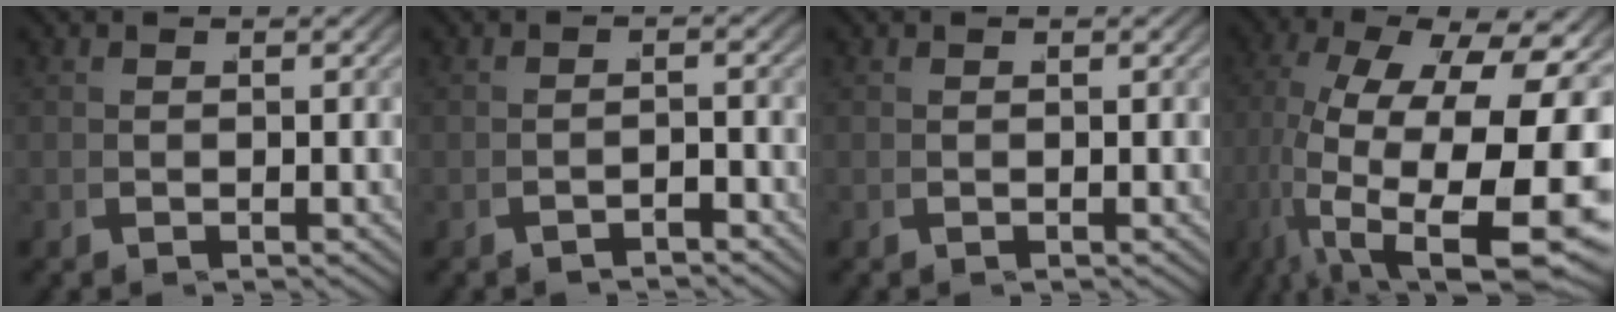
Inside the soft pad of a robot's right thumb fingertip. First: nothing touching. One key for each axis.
{"total": 1.4, "fx": -1.4, "fy": 0.0, "fz": 0.0, "tx": 0.001, "ty": 0.004, "tz": -0.024}
{"total": 0.0}
{"total": 19.3, "fx": -1.5, "fy": 11.1, "fz": 15.8, "tx": -0.319, "ty": -0.084, "tz": 0.039}